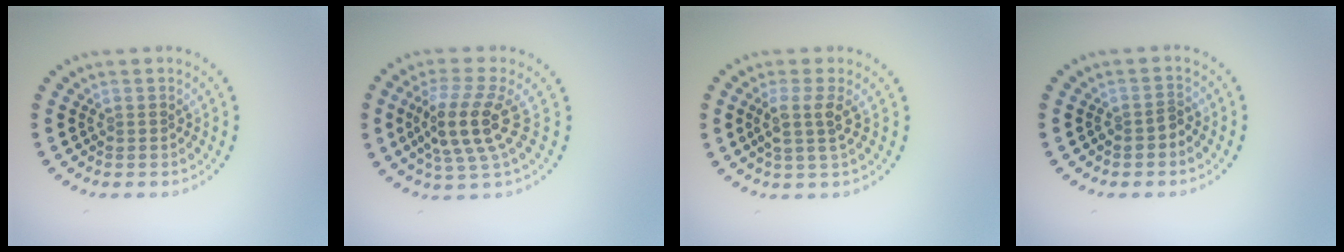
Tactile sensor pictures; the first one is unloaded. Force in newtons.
{"total": 4.4, "press": 3.7, "slide": 2.4}
{"total": 2.5, "press": 2.0, "slide": 1.5}
{"total": 1.1, "press": 1.0, "slide": 0.4}